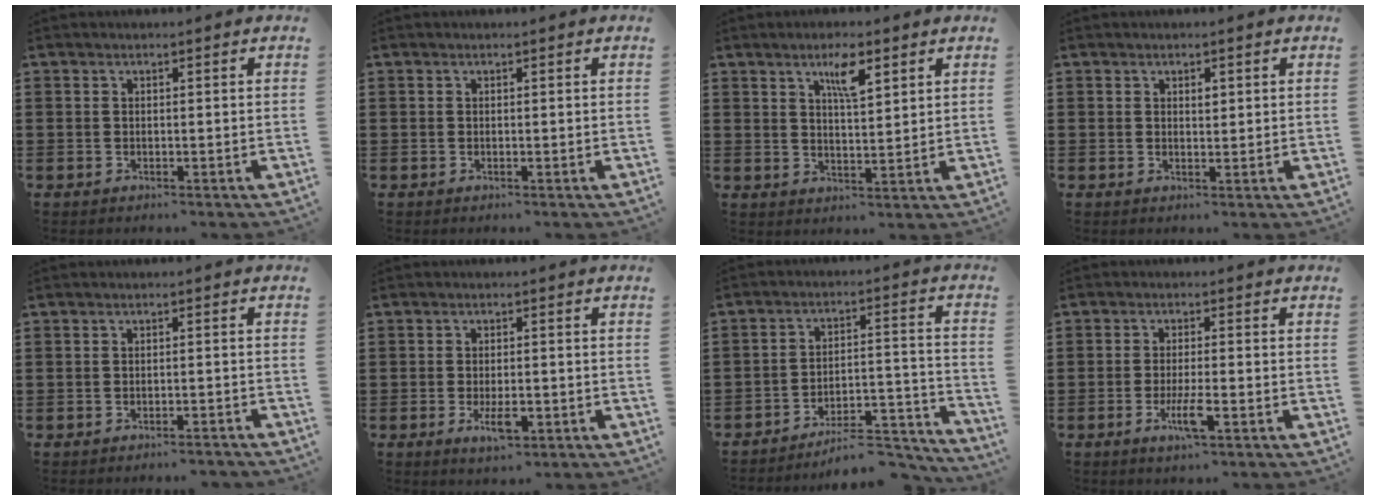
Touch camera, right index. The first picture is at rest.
{"total": 0.0}
{"total": 5.2, "force": [3.0, 1.3, 4.0], "torque": [-0.072, 0.002, 0.047]}
{"total": 1.2, "force": [0.5, 0.7, 0.8], "torque": [-0.010, 0.001, 0.007]}
{"total": 1.5, "force": [-1.4, -0.1, 0.4], "torque": [-0.010, 0.001, -0.029]}
{"total": 4.0, "force": [-1.4, 1.5, 3.4], "torque": [-0.071, -0.002, -0.028]}
{"total": 8.1, "force": [-7.4, 1.7, 3.1], "torque": [-0.038, 0.023, -0.138]}
{"total": 4.5, "force": [-1.9, 0.5, 4.0], "torque": [-0.086, -0.015, -0.037]}